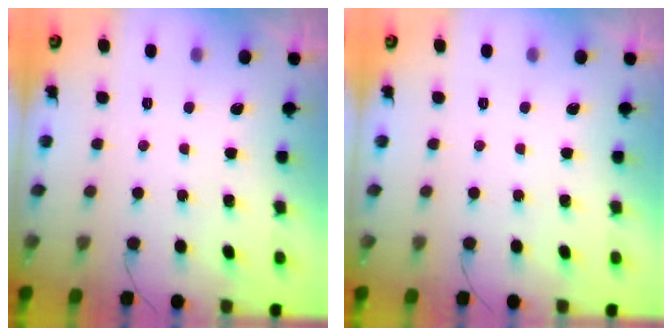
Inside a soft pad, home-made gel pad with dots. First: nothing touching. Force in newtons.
{"total": 0.0}